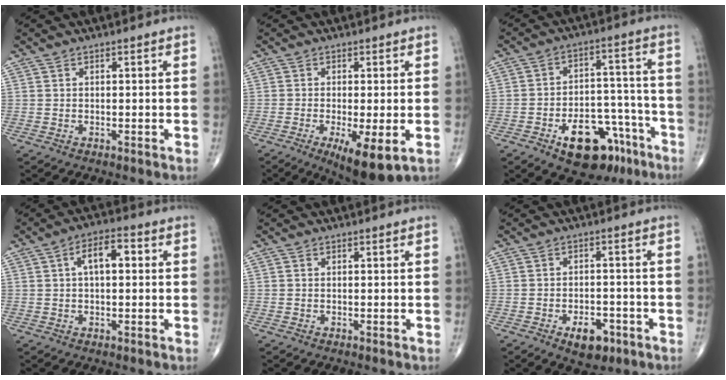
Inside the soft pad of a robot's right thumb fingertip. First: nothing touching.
{"total": 8.9, "force": [-2.9, 2.3, 8.0], "torque": [-0.126, -0.020, -0.043]}
{"total": 16.2, "force": [-9.3, 8.9, 9.8], "torque": [-0.102, 0.077, -0.129]}
{"total": 6.3, "force": [1.2, 3.0, 5.4], "torque": [-0.086, 0.019, 0.013]}
{"total": 0.0}
{"total": 6.4, "force": [-3.3, 3.7, 4.1], "torque": [-0.040, 0.018, -0.045]}